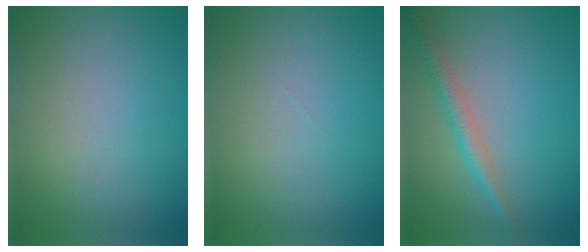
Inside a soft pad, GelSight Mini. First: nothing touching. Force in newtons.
{"total": 0.0}
{"total": 2.5, "press": 2.5, "slide": 0.0}